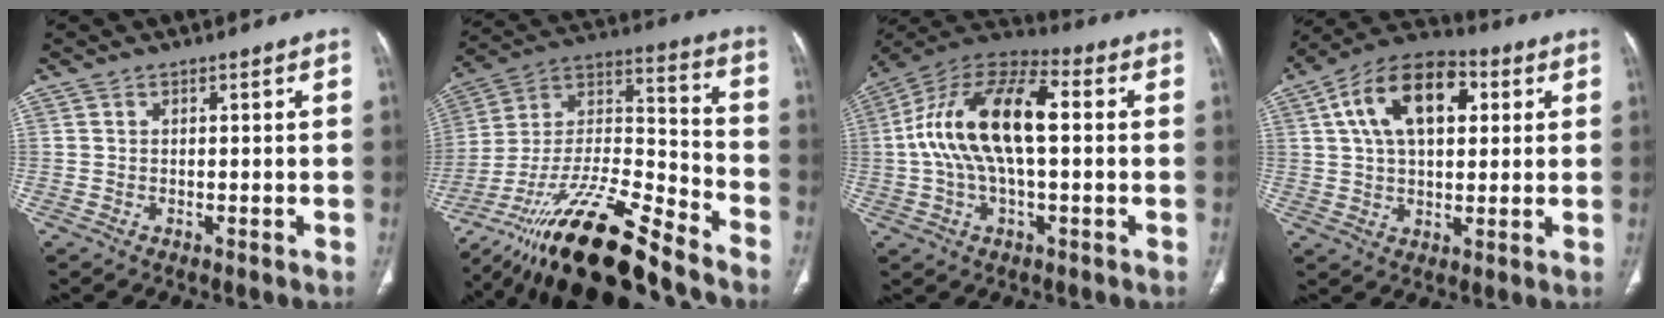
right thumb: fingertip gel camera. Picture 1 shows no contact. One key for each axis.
{"total": 23.0, "fx": -18.4, "fy": 4.2, "fz": 13.2, "tx": -0.275, "ty": 0.067, "tz": -0.337}
{"total": 18.2, "fx": 1.4, "fy": 8.4, "fz": 16.1, "tx": -0.307, "ty": 0.041, "tz": 0.018}
{"total": 16.0, "fx": 4.8, "fy": 9.2, "fz": 12.1, "tx": -0.188, "ty": 0.015, "tz": 0.073}